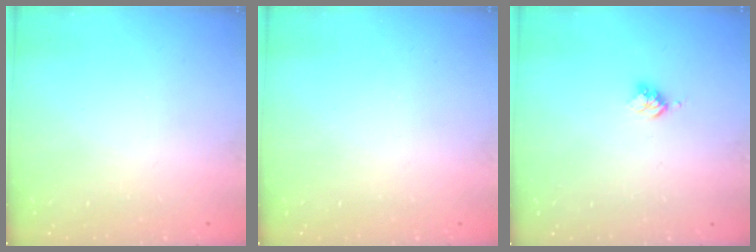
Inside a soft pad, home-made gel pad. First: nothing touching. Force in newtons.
{"total": 0.0}
{"total": 3.0, "press": 2.9, "slide": 0.4}